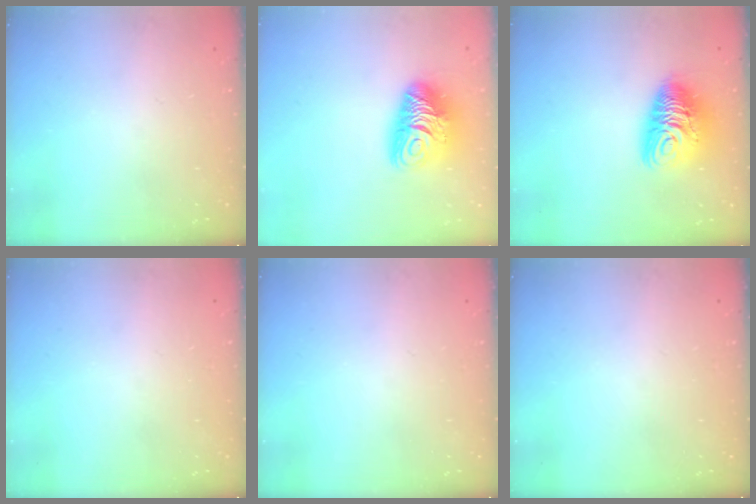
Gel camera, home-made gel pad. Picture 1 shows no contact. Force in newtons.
{"total": 13.1, "press": 13.0, "slide": 1.4}
{"total": 11.8, "press": 11.7, "slide": 1.2}
{"total": 0.0}
{"total": 0.0}
{"total": 0.0}